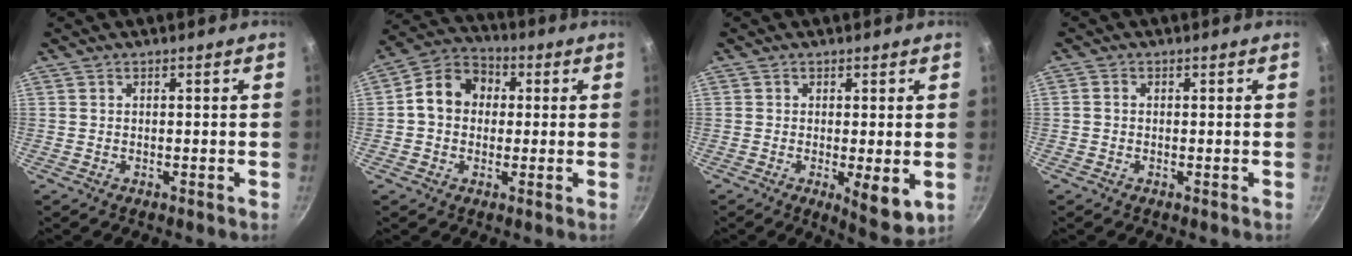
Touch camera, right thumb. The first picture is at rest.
{"total": 10.2, "force": [0.9, 8.4, 5.7], "torque": [-0.062, 0.026, -0.008]}
{"total": 6.8, "force": [-1.0, 2.2, 6.3], "torque": [-0.082, -0.016, -0.009]}
{"total": 1.0, "force": [-0.2, 0.8, 0.4], "torque": [-0.008, 0.004, -0.005]}